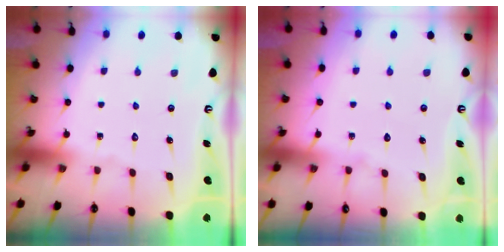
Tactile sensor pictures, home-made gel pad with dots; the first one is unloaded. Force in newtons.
{"total": 4.1, "press": 4.1, "slide": 0.5}